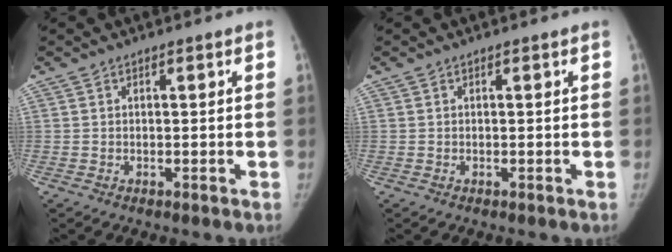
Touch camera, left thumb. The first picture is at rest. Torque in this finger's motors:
{"motor_torque": [-0.10, 0.20, -0.36, 0.10, -0.03]}